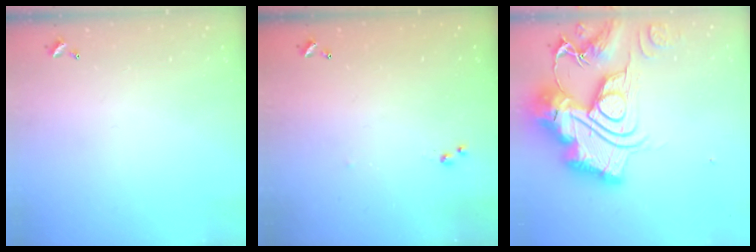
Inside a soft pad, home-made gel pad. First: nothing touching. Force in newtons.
{"total": 4.8, "press": 4.7, "slide": 0.4}
{"total": 0.6, "press": 0.6, "slide": 0.0}